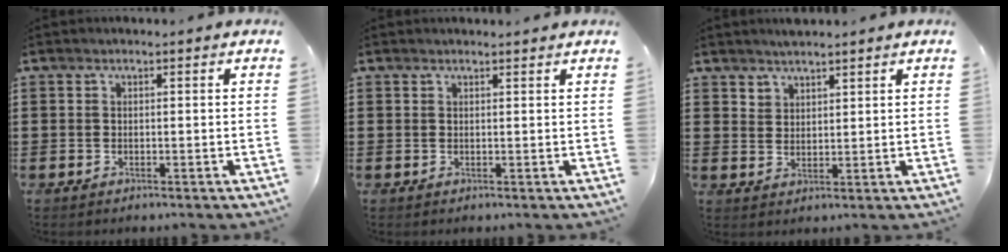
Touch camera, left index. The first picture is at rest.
{"total": 0.8, "force": [0.7, 0.0, 0.2], "torque": [-0.007, -0.002, 0.015]}
{"total": 2.6, "force": [2.4, 1.1, 0.0], "torque": [-0.006, 0.001, 0.047]}